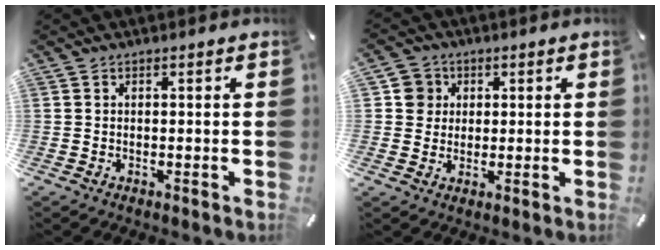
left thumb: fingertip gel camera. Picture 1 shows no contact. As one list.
[{"total": 5.4, "force": [1.1, 5.2, 0.8], "torque": [-0.006, 0.003, 0.018]}]